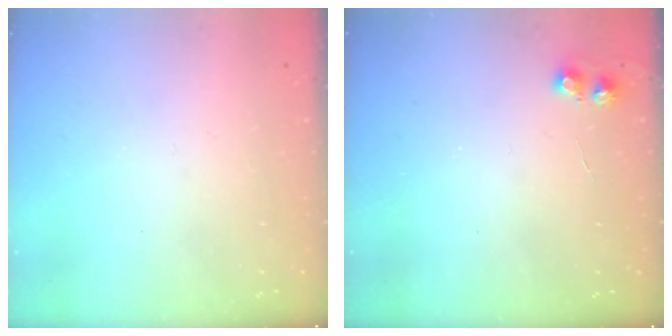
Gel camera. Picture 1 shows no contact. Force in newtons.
{"total": 5.7, "press": 5.6, "slide": 0.8}